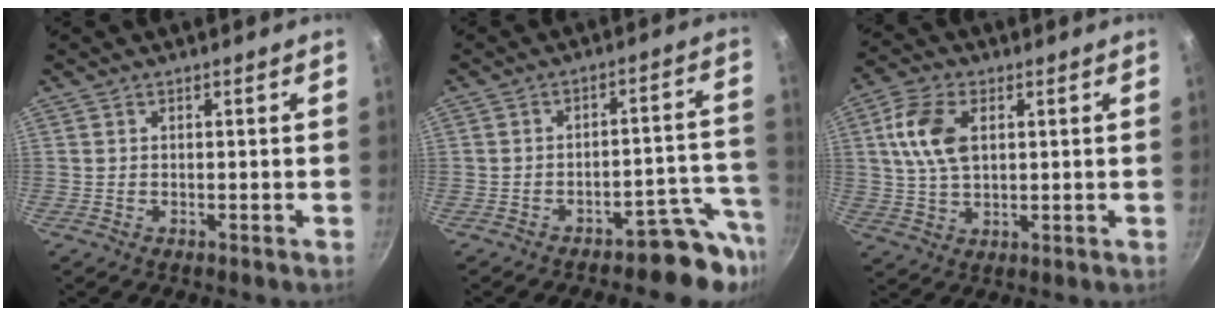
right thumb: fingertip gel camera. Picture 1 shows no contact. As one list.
[{"total": 7.6, "force": [-5.9, 2.7, 3.9], "torque": [0.000, 0.072, -0.086]}, {"total": 9.9, "force": [2.4, 6.0, 7.5], "torque": [-0.137, 0.006, 0.042]}]